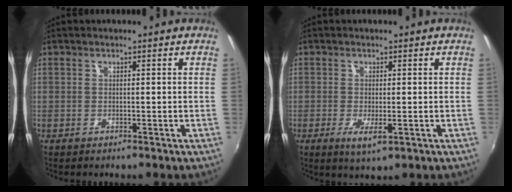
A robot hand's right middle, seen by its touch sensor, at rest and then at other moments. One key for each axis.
{"total": 3.6, "fx": -1.1, "fy": 0.9, "fz": 3.3, "tx": -0.063, "ty": -0.013, "tz": -0.014}